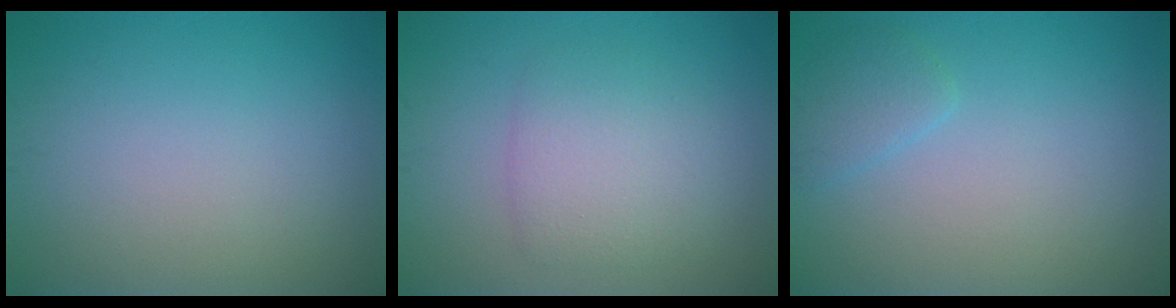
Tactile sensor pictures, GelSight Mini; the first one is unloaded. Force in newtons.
{"total": 3.5, "press": 3.5, "slide": 0.2}
{"total": 1.5, "press": 1.5, "slide": 0.2}